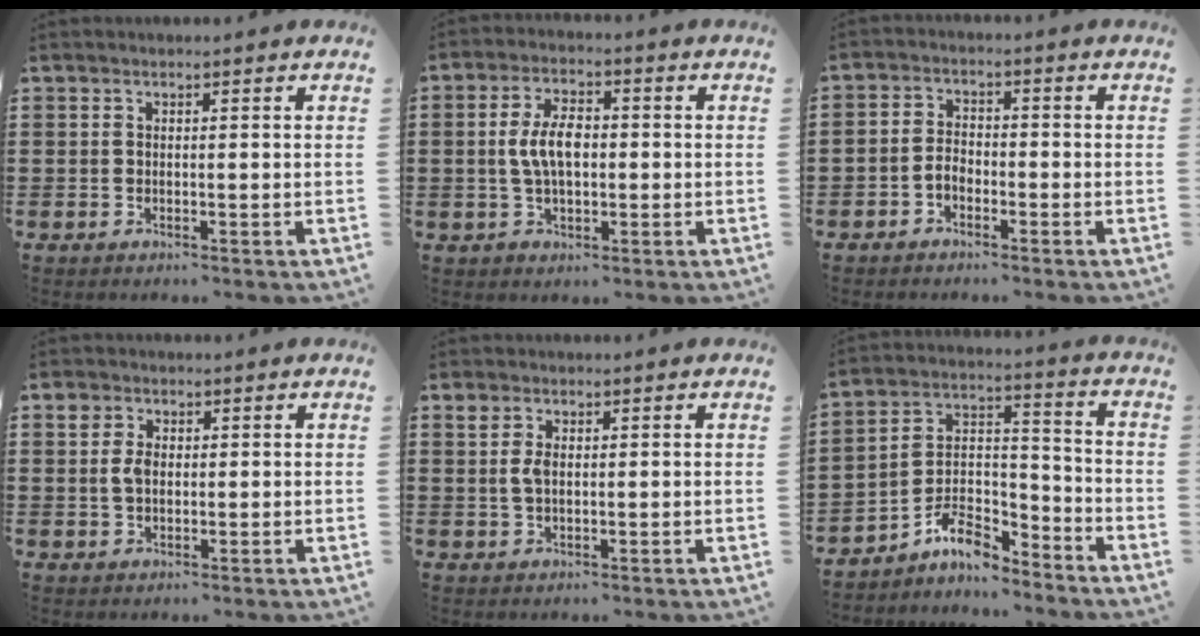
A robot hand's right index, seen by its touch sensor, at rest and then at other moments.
{"total": 6.5, "force": [0.0, 3.5, 5.4], "torque": [-0.119, 0.007, -0.005]}
{"total": 2.7, "force": [-1.7, 1.6, 1.4], "torque": [-0.036, 0.005, -0.037]}
{"total": 3.1, "force": [0.6, 2.2, 2.1], "torque": [-0.049, 0.012, 0.009]}
{"total": 2.6, "force": [0.6, 1.5, 2.0], "torque": [-0.045, 0.009, 0.009]}
{"total": 7.9, "force": [-6.8, 2.7, 3.0], "torque": [-0.067, 0.010, -0.133]}